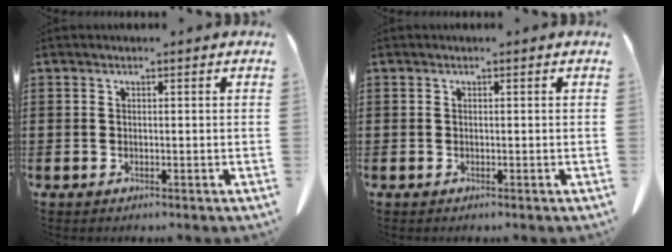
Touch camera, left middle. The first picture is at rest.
{"total": 0.0}